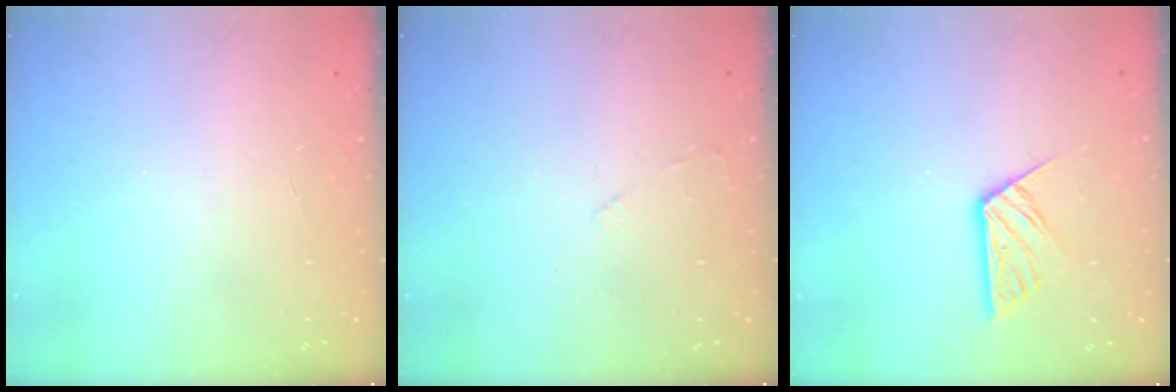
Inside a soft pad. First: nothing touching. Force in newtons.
{"total": 2.4, "press": 2.4, "slide": 0.4}
{"total": 9.9, "press": 9.9, "slide": 0.7}